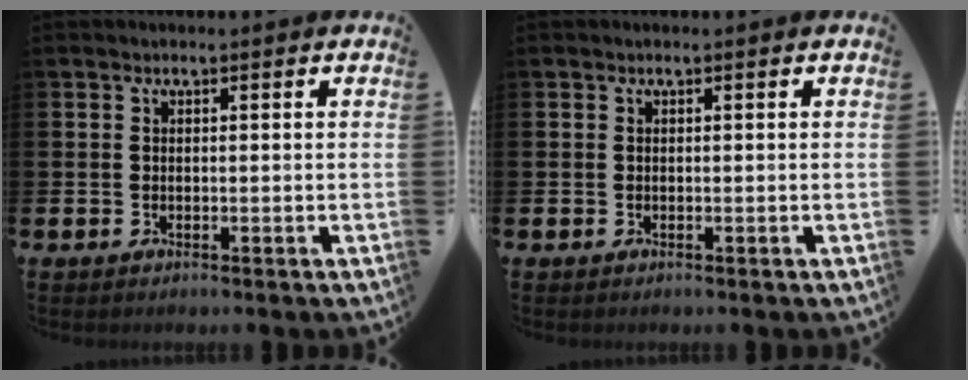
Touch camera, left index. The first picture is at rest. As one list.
[{"total": 0.0}]